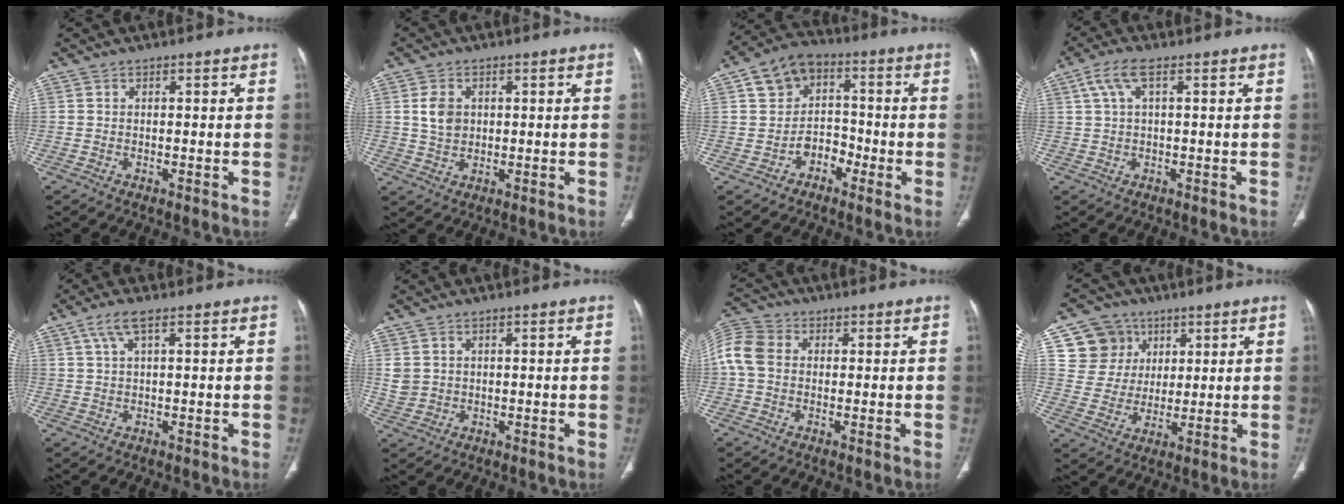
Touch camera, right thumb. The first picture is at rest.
{"total": 4.8, "force": [0.9, 3.7, 2.9], "torque": [-0.042, -0.003, 0.017]}
{"total": 9.1, "force": [-2.1, 7.9, 4.0], "torque": [-0.028, 0.032, -0.051]}
{"total": 4.6, "force": [1.7, 1.7, 3.9], "torque": [-0.098, 0.018, 0.035]}
{"total": 3.8, "force": [1.8, 1.1, 3.2], "torque": [-0.077, 0.010, 0.041]}
{"total": 3.3, "force": [0.6, 2.9, 1.3], "torque": [-0.024, 0.000, 0.020]}
{"total": 7.8, "force": [0.2, 6.2, 4.7], "torque": [-0.101, 0.024, -0.007]}
{"total": 10.4, "force": [4.4, 9.2, 2.0], "torque": [0.001, -0.013, 0.086]}